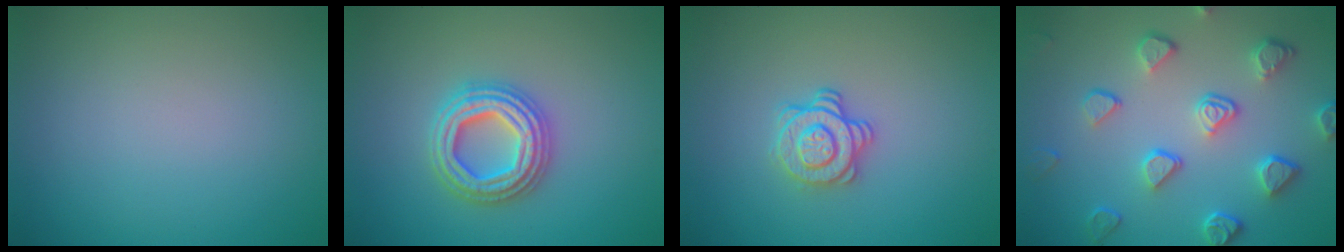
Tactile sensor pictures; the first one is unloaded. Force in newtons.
{"total": 4.8, "press": 4.7, "slide": 0.8}
{"total": 2.9, "press": 2.5, "slide": 1.3}
{"total": 4.6, "press": 3.9, "slide": 2.4}